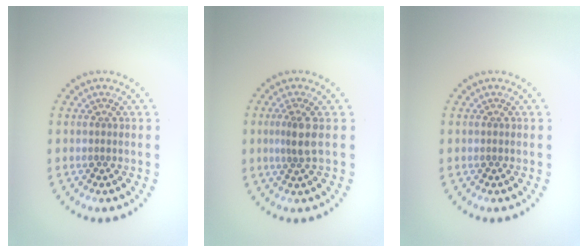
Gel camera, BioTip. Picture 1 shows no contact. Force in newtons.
{"total": 2.2, "press": 1.6, "slide": 1.4}
{"total": 0.0}